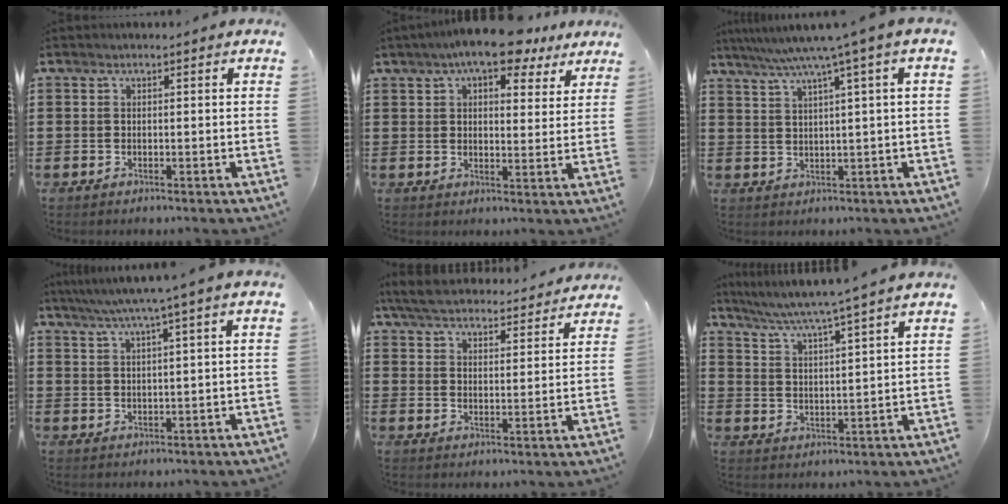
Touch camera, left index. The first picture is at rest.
{"total": 8.4, "force": [6.5, 2.5, 4.7], "torque": [-0.086, -0.014, 0.115]}
{"total": 5.3, "force": [2.8, -0.9, 4.4], "torque": [-0.093, -0.016, 0.042]}
{"total": 3.9, "force": [2.4, -0.7, 3.0], "torque": [-0.064, -0.008, 0.038]}
{"total": 6.0, "force": [5.8, 0.8, 1.5], "torque": [-0.055, -0.027, 0.102]}
{"total": 4.8, "force": [4.2, -1.3, 1.9], "torque": [-0.057, -0.036, 0.065]}